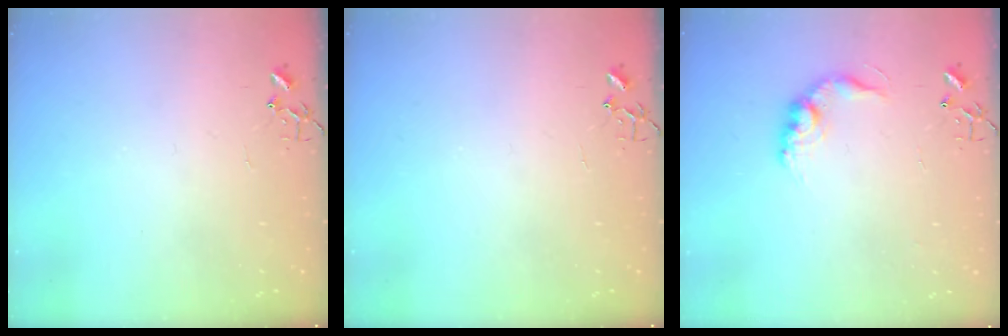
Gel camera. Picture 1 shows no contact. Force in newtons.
{"total": 0.0}
{"total": 11.4, "press": 11.4, "slide": 0.6}